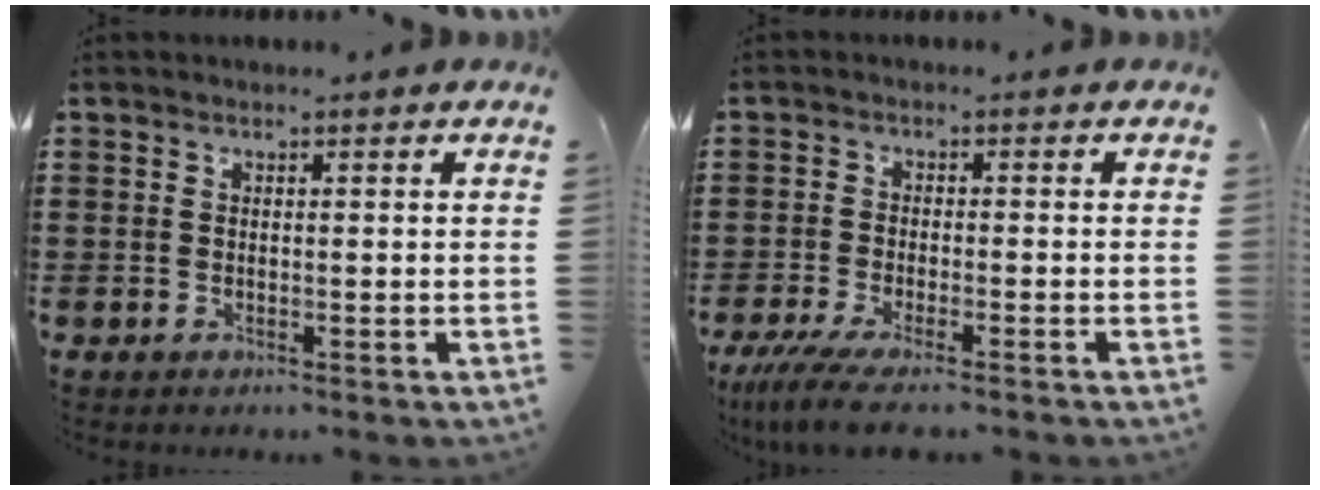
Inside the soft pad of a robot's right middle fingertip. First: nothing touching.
{"total": 4.3, "force": [-3.5, 0.1, 2.4], "torque": [-0.062, -0.017, -0.072]}